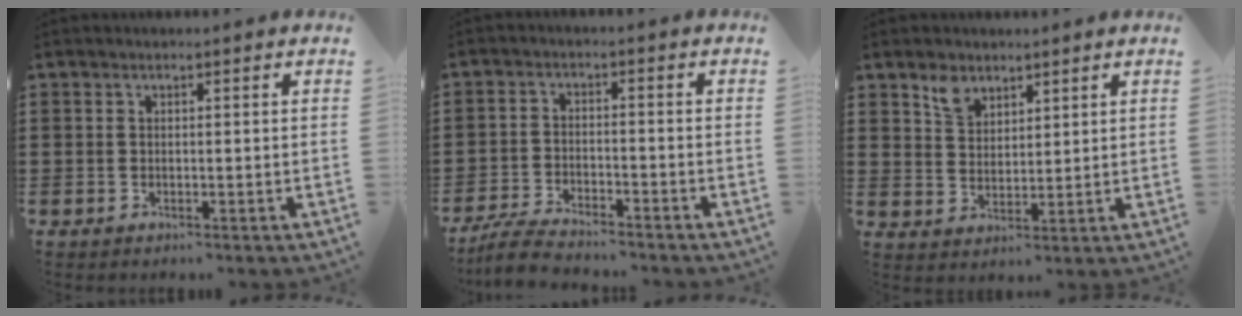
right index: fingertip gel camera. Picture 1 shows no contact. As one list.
[{"total": 4.6, "force": [-4.5, 0.3, 1.1], "torque": [-0.033, -0.002, -0.093]}, {"total": 3.9, "force": [2.9, 2.3, 1.1], "torque": [-0.025, 0.004, 0.054]}]